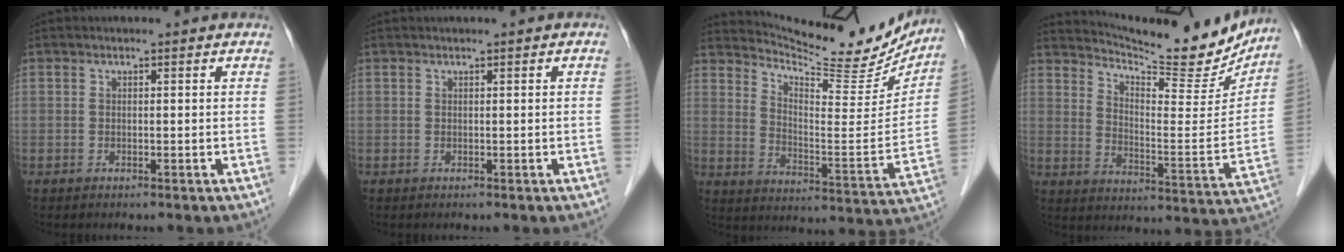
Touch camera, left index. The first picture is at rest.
{"total": 0.0}
{"total": 18.2, "force": [17.3, 3.1, 4.8], "torque": [-0.078, -0.056, 0.234]}
{"total": 17.3, "force": [16.4, 2.1, 5.1], "torque": [-0.085, -0.057, 0.223]}